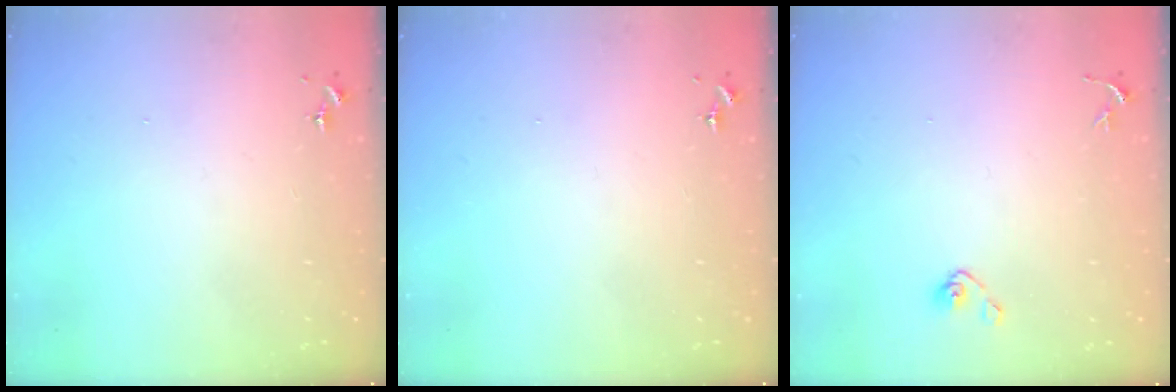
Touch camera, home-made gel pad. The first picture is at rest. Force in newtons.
{"total": 0.0}
{"total": 4.9, "press": 4.6, "slide": 1.8}